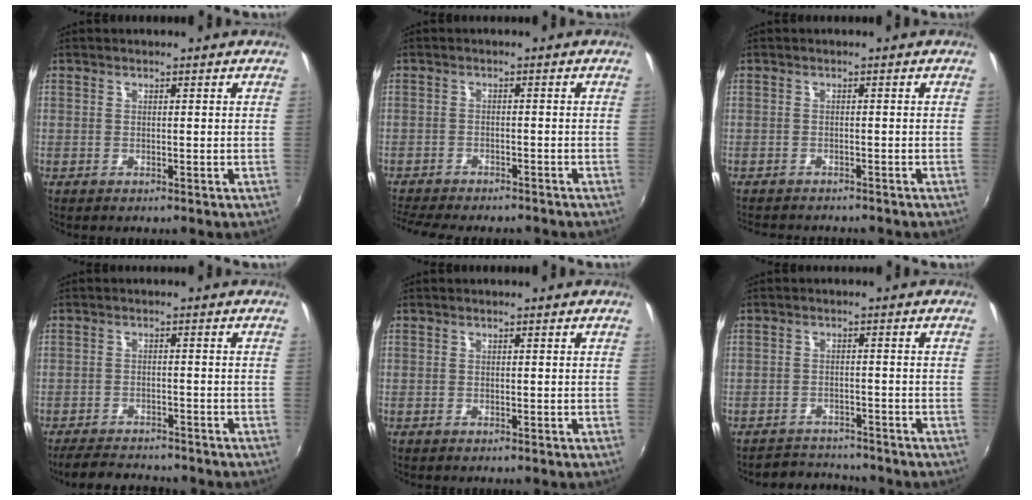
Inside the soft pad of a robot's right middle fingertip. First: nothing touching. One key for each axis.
{"total": 10.5, "fx": -9.3, "fy": 2.5, "fz": 4.2, "tx": -0.104, "ty": -0.025, "tz": -0.144}
{"total": 4.6, "fx": -4.3, "fy": 1.0, "fz": 1.4, "tx": -0.036, "ty": -0.016, "tz": -0.065}
{"total": 7.5, "fx": -6.8, "fy": 2.0, "fz": 2.3, "tx": -0.069, "ty": -0.010, "tz": -0.107}
{"total": 0.0}
{"total": 4.6, "fx": -4.4, "fy": 1.1, "fz": -0.4, "tx": -0.008, "ty": 0.008, "tz": -0.075}